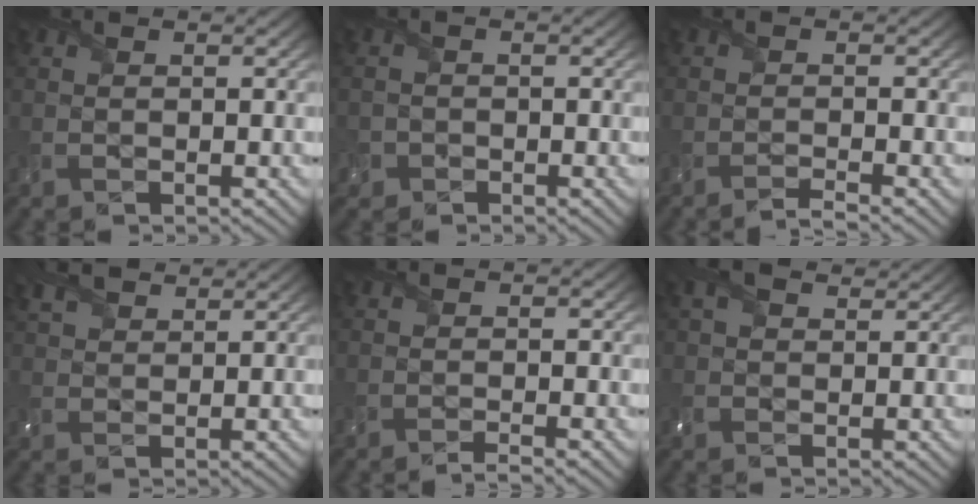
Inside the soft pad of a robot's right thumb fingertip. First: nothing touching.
{"total": 1.8, "force": [-1.1, 1.4, 0.1], "torque": [0.003, -0.003, -0.023]}
{"total": 1.7, "force": [-1.4, 0.0, 1.0], "torque": [-0.012, 0.000, -0.035]}
{"total": 5.1, "force": [3.6, 2.2, 2.8], "torque": [-0.075, 0.016, 0.072]}
{"total": 1.2, "force": [-0.9, 0.0, 0.8], "torque": [-0.012, -0.002, -0.021]}
{"total": 5.1, "force": [2.7, 2.8, 3.2], "torque": [-0.087, 0.016, 0.047]}